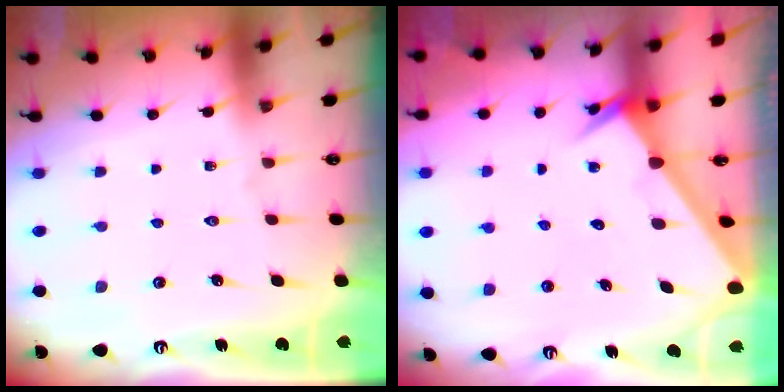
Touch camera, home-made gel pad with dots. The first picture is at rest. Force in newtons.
{"total": 2.6, "press": 2.6, "slide": 0.2}